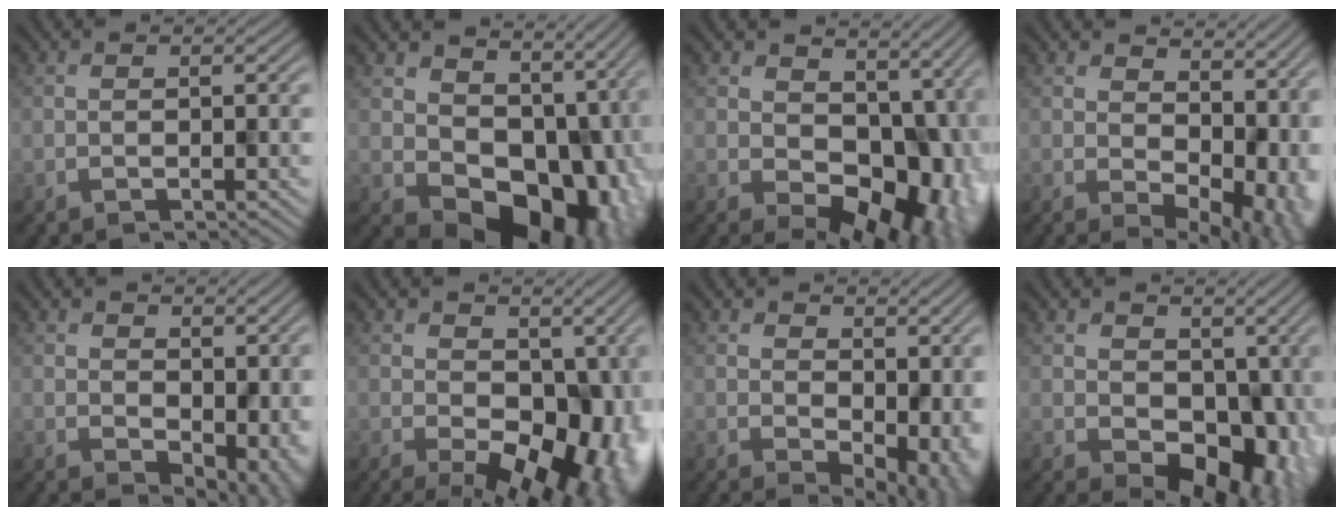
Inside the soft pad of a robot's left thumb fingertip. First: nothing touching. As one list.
[{"total": 14.2, "force": [1.7, 10.6, 9.3], "torque": [-0.132, -0.057, 0.051]}, {"total": 13.3, "force": [-0.2, 9.0, 9.7], "torque": [-0.130, -0.040, 0.017]}, {"total": 12.8, "force": [1.0, 8.4, 9.7], "torque": [-0.110, -0.042, 0.058]}, {"total": 6.0, "force": [-0.5, 4.0, 4.5], "torque": [-0.057, -0.030, 0.009]}, {"total": 14.3, "force": [-2.2, 8.6, 11.3], "torque": [-0.147, -0.028, -0.013]}, {"total": 9.7, "force": [-0.7, 5.9, 7.6], "torque": [-0.090, -0.035, 0.020]}, {"total": 10.9, "force": [-0.5, 7.6, 7.7], "torque": [-0.110, -0.035, 0.005]}]